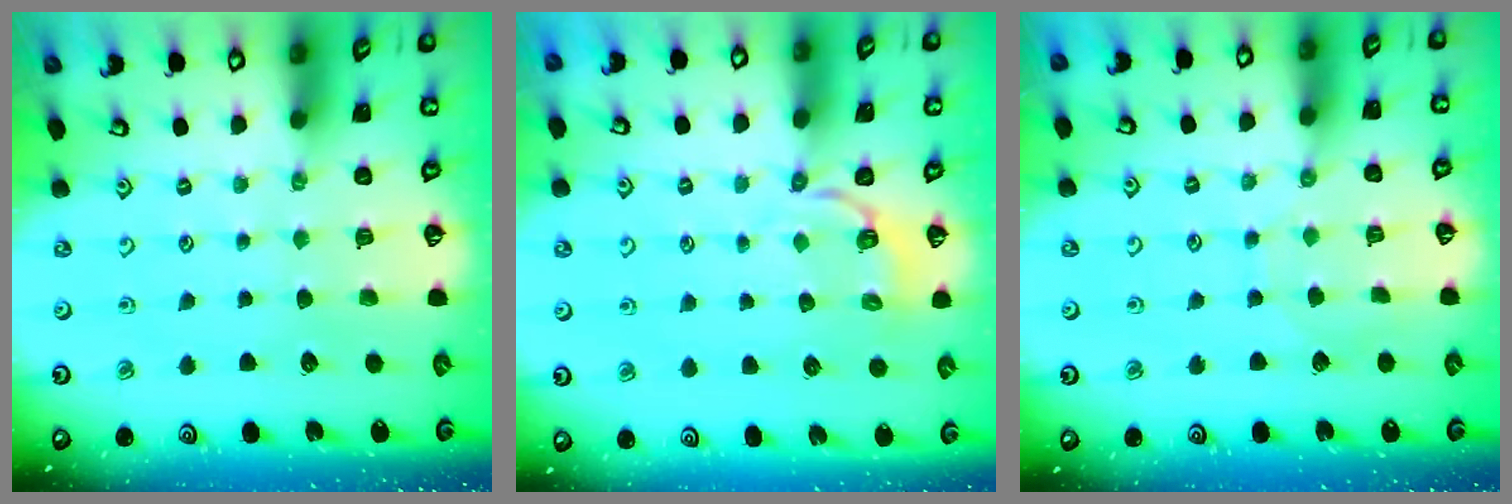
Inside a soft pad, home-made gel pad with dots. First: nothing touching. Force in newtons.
{"total": 3.2, "press": 2.1, "slide": 2.4}
{"total": 3.9, "press": 3.9, "slide": 0.3}